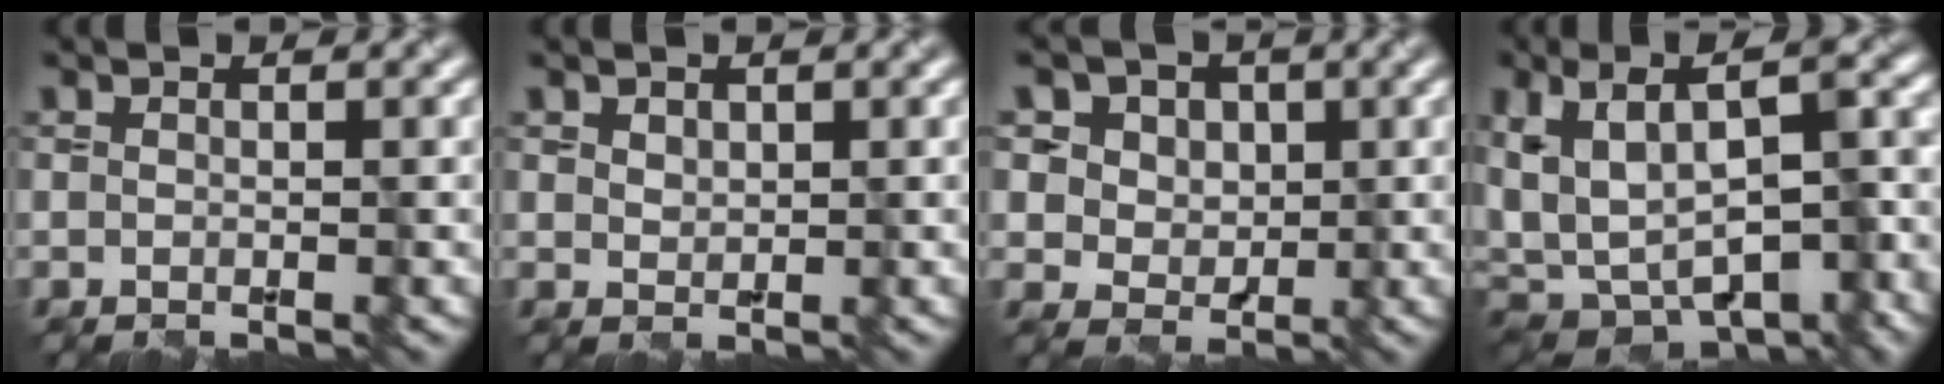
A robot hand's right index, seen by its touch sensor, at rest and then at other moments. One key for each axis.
{"total": 0.6, "fx": 0.5, "fy": 0.2, "fz": -0.2, "tx": -0.003, "ty": -0.003, "tz": 0.024}
{"total": 5.4, "fx": 2.3, "fy": 4.5, "fz": 2.0, "tx": -0.040, "ty": -0.004, "tz": 0.039}
{"total": 10.2, "fx": -0.8, "fy": 5.5, "fz": 8.6, "tx": -0.152, "ty": 0.003, "tz": 0.006}